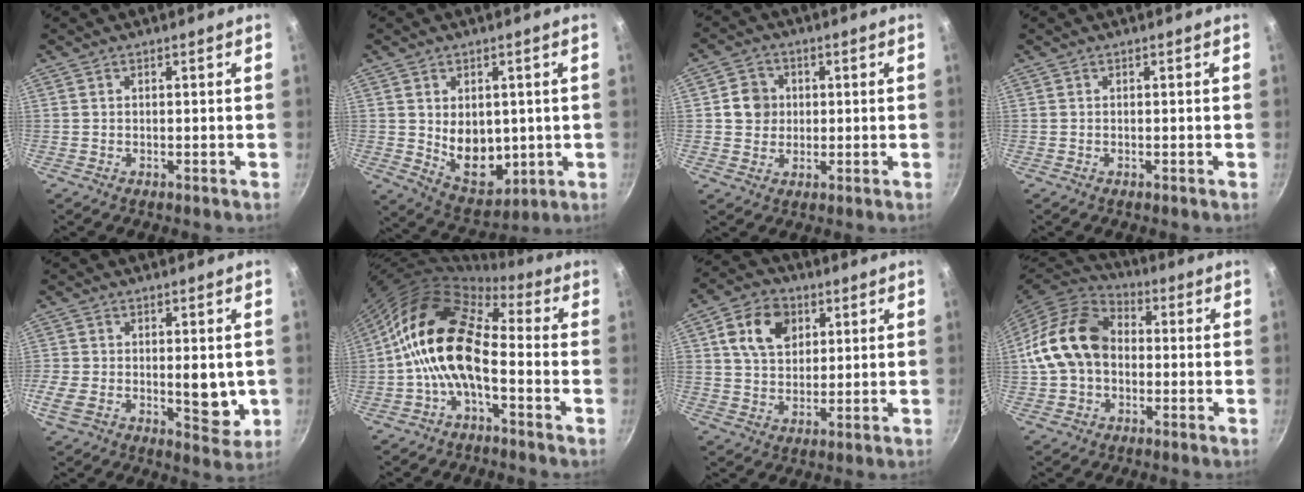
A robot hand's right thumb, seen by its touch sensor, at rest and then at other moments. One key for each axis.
{"total": 11.1, "fx": 0.6, "fy": 8.0, "fz": 7.6, "tx": -0.088, "ty": -0.028, "tz": 0.032}
{"total": 5.6, "fx": 0.7, "fy": 5.2, "fz": 2.0, "tx": -0.001, "ty": 0.005, "tz": 0.004}
{"total": 0.0}
{"total": 10.8, "fx": -0.9, "fy": 5.8, "fz": 9.0, "tx": -0.129, "ty": -0.016, "tz": -0.015}
{"total": 14.6, "fx": -2.4, "fy": 8.0, "fz": 12.0, "tx": -0.203, "ty": 0.038, "tz": -0.063}
{"total": 10.3, "fx": 3.5, "fy": 7.7, "fz": 5.9, "tx": -0.080, "ty": 0.002, "tz": 0.055}
{"total": 15.7, "fx": -0.1, "fy": 11.9, "fz": 10.3, "tx": -0.167, "ty": 0.036, "tz": -0.013}